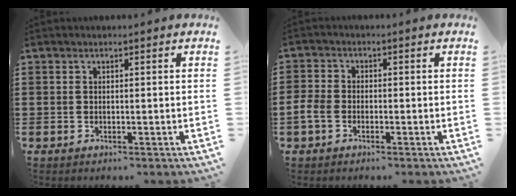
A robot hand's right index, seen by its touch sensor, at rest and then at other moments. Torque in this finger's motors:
{"motor_torque": [1.15, 0.99, 0.26, 0.04]}